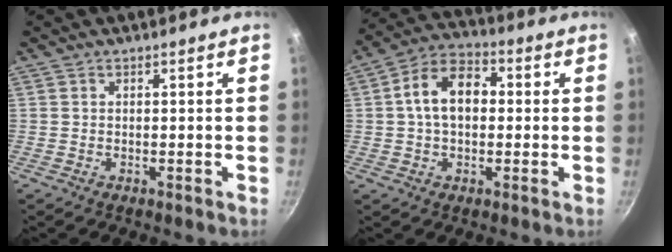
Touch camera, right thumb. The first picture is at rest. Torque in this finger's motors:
{"motor_torque": [-0.37, 1.70, 1.02, 0.11, 0.37]}